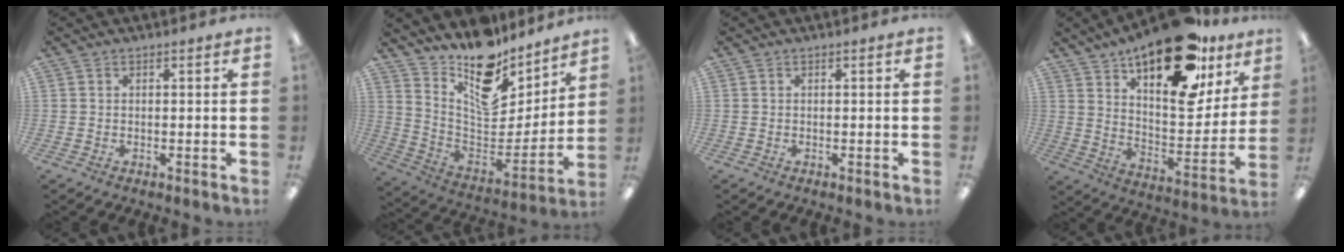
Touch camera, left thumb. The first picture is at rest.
{"total": 16.3, "force": [12.3, 7.9, 7.3], "torque": [-0.111, -0.112, 0.219]}
{"total": 0.0}
{"total": 24.7, "force": [17.0, 9.8, 15.0], "torque": [-0.210, -0.103, 0.284]}